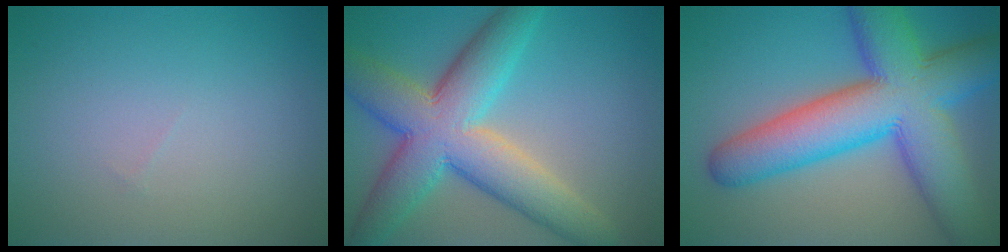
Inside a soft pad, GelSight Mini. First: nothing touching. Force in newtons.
{"total": 10.4, "press": 10.4, "slide": 0.7}
{"total": 13.3, "press": 13.3, "slide": 0.5}